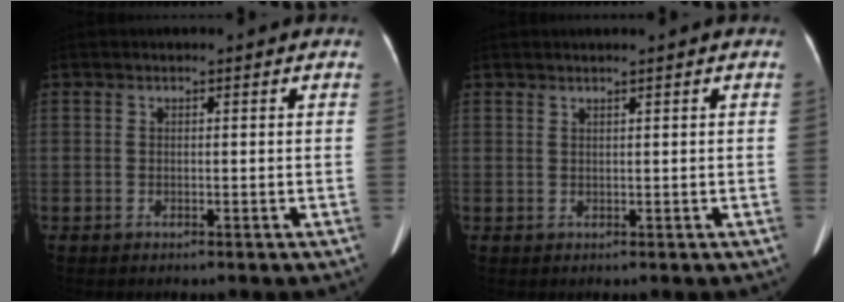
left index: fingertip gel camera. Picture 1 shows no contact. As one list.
[{"total": 1.0, "force": [0.8, -0.3, 0.4], "torque": [-0.015, -0.002, 0.022]}]